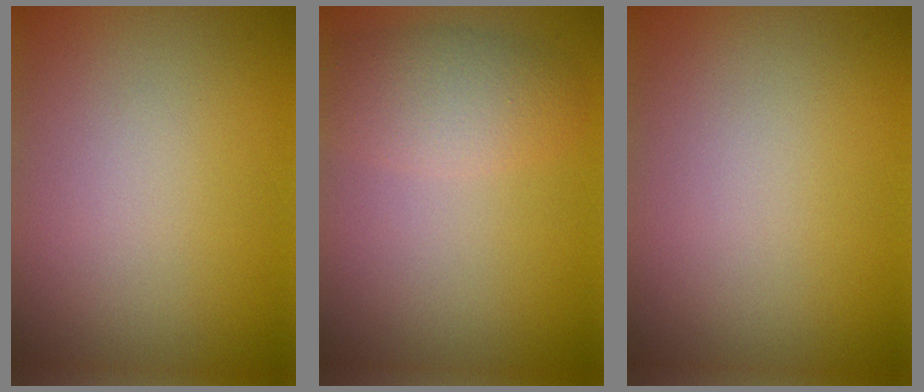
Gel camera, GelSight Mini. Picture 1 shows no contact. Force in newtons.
{"total": 3.3, "press": 3.3, "slide": 0.1}
{"total": 0.0}